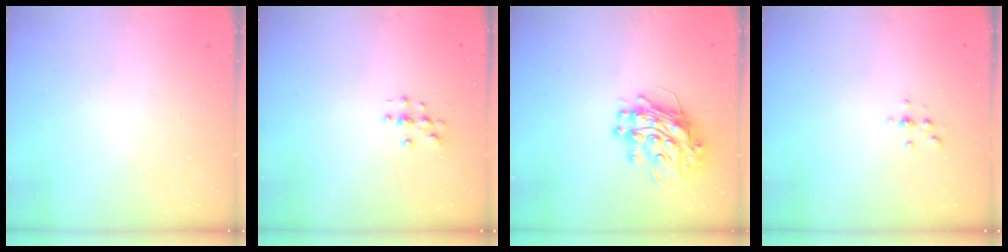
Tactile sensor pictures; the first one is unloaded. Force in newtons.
{"total": 2.9, "press": 2.9, "slide": 0.3}
{"total": 13.1, "press": 13.1, "slide": 1.3}
{"total": 2.3, "press": 2.2, "slide": 0.2}